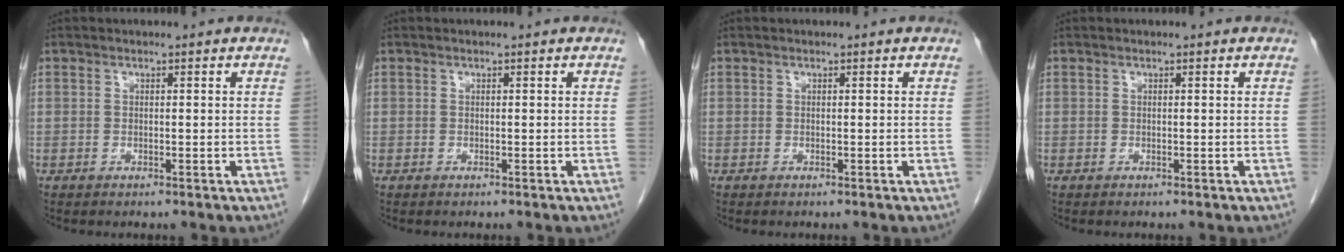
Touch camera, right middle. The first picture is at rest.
{"total": 0.0}
{"total": 0.0}
{"total": 0.0}